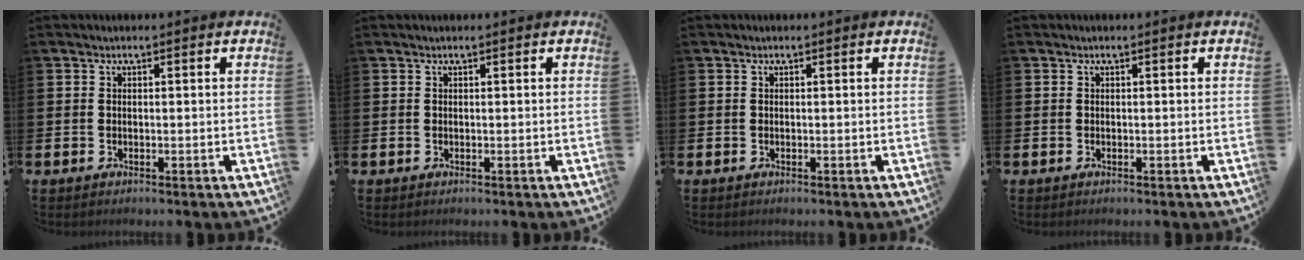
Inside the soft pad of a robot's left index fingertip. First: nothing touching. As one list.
[{"total": 0.0}, {"total": 0.0}, {"total": 0.0}]